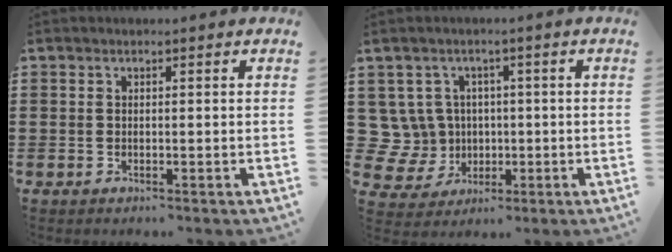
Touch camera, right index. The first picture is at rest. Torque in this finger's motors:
{"motor_torque": [-0.61, 0.65, 0.04, -0.01]}